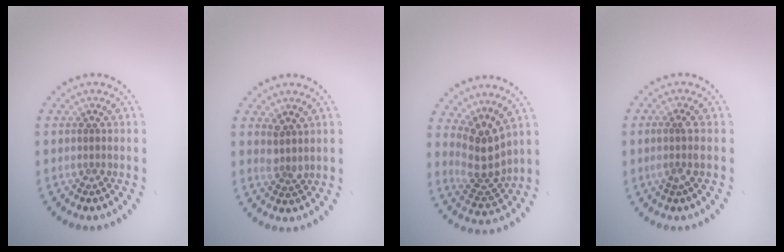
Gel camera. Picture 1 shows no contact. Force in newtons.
{"total": 1.6, "press": 1.3, "slide": 1.0}
{"total": 3.7, "press": 3.0, "slide": 2.2}
{"total": 1.7, "press": 1.4, "slide": 1.0}